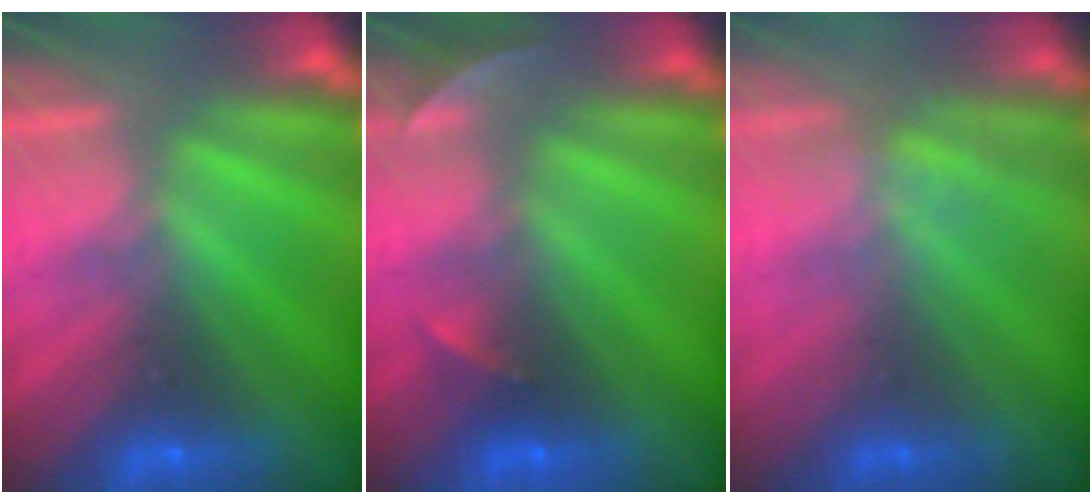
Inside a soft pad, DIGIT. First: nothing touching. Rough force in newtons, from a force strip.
{"total": 1.9}
{"total": 2.3}